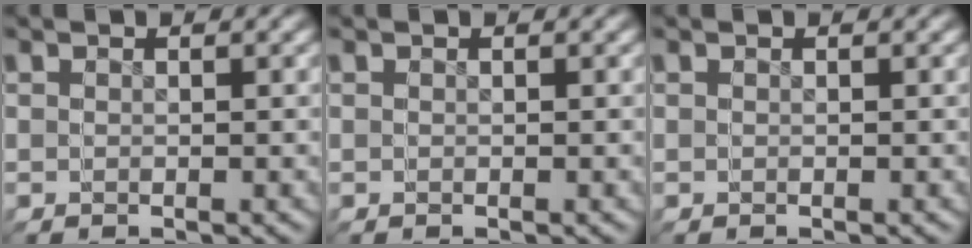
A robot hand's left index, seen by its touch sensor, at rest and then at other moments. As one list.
[{"total": 0.0}, {"total": 0.0}]